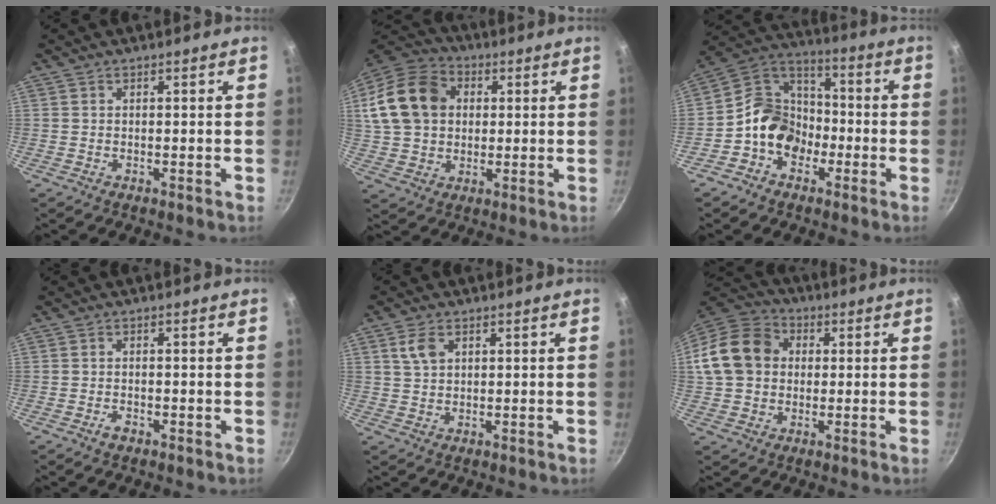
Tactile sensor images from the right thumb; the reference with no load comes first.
{"total": 17.4, "force": [3.3, 13.4, 10.6], "torque": [-0.193, 0.026, 0.051]}
{"total": 12.4, "force": [-3.9, 10.0, 6.2], "torque": [-0.065, 0.054, -0.090]}
{"total": 1.7, "force": [-1.0, 0.8, 1.1], "torque": [-0.021, 0.008, -0.019]}
{"total": 4.0, "force": [1.6, 2.6, 2.6], "torque": [-0.043, 0.000, 0.032]}
{"total": 15.1, "force": [1.7, 12.4, 8.4], "torque": [-0.142, 0.034, 0.015]}